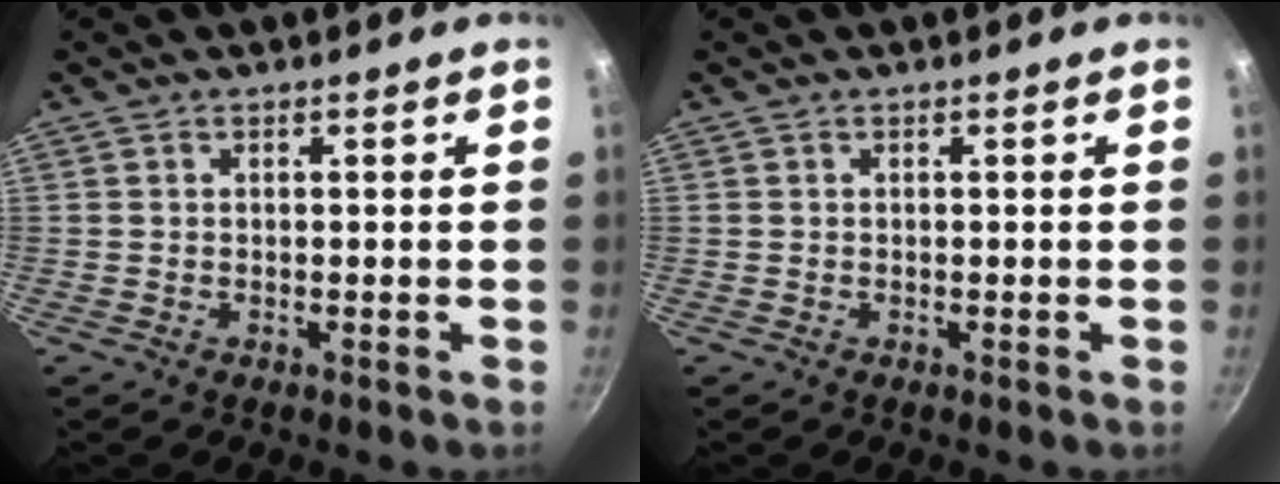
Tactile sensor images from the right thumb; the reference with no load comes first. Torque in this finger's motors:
{"motor_torque": [0.01, -0.01, 0.13, 0.13, 0.02]}